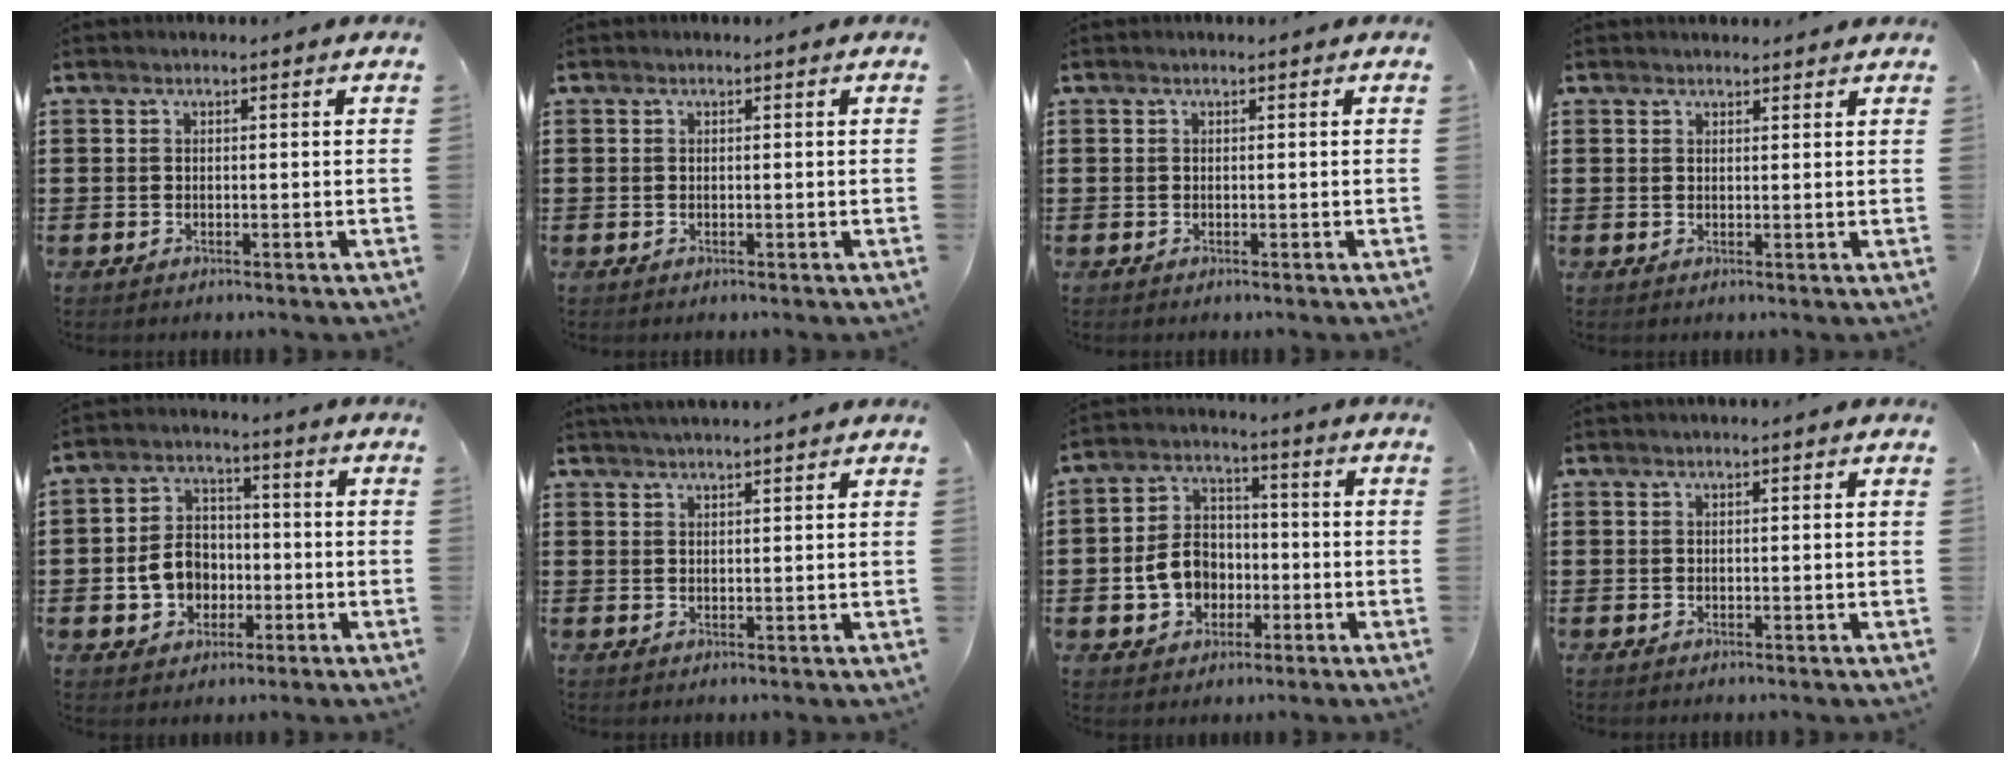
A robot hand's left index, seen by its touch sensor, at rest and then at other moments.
{"total": 0.0}
{"total": 0.0}
{"total": 1.0, "force": [1.0, 0.0, -0.3], "torque": [0.005, 0.002, 0.019]}
{"total": 6.9, "force": [-1.5, 5.9, 3.4], "torque": [-0.080, 0.011, -0.032]}
{"total": 2.0, "force": [1.9, -0.5, 0.0], "torque": [-0.003, -0.002, 0.037]}
{"total": 7.3, "force": [-1.7, 6.2, 3.6], "torque": [-0.099, 0.015, -0.035]}
{"total": 0.6, "force": [0.4, -0.1, 0.4], "torque": [-0.007, -0.001, 0.009]}